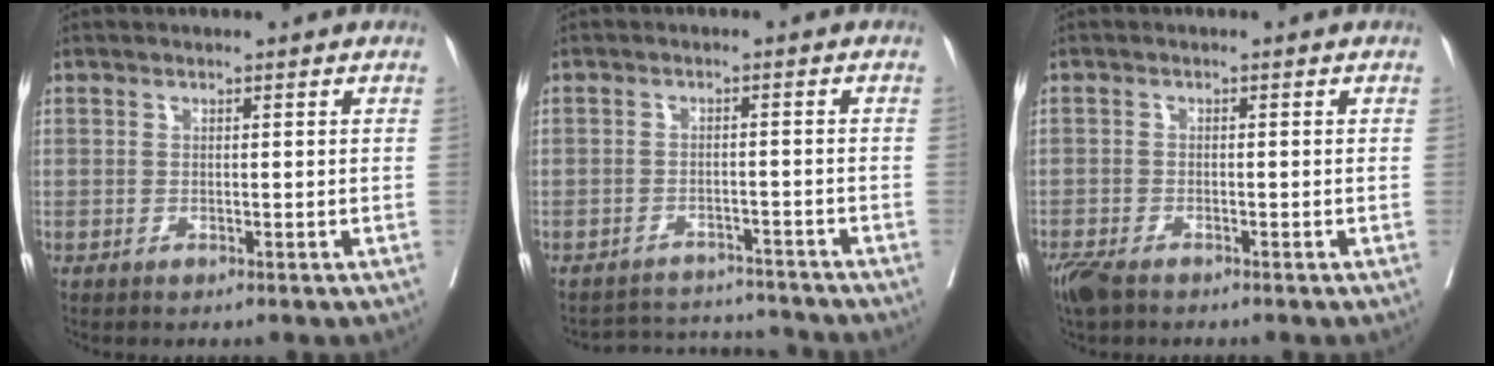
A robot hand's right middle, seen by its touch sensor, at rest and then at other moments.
{"total": 7.0, "force": [-6.9, 0.6, -0.7], "torque": [0.008, 0.014, -0.100]}
{"total": 3.9, "force": [-3.0, 1.2, 2.1], "torque": [-0.043, -0.009, -0.056]}